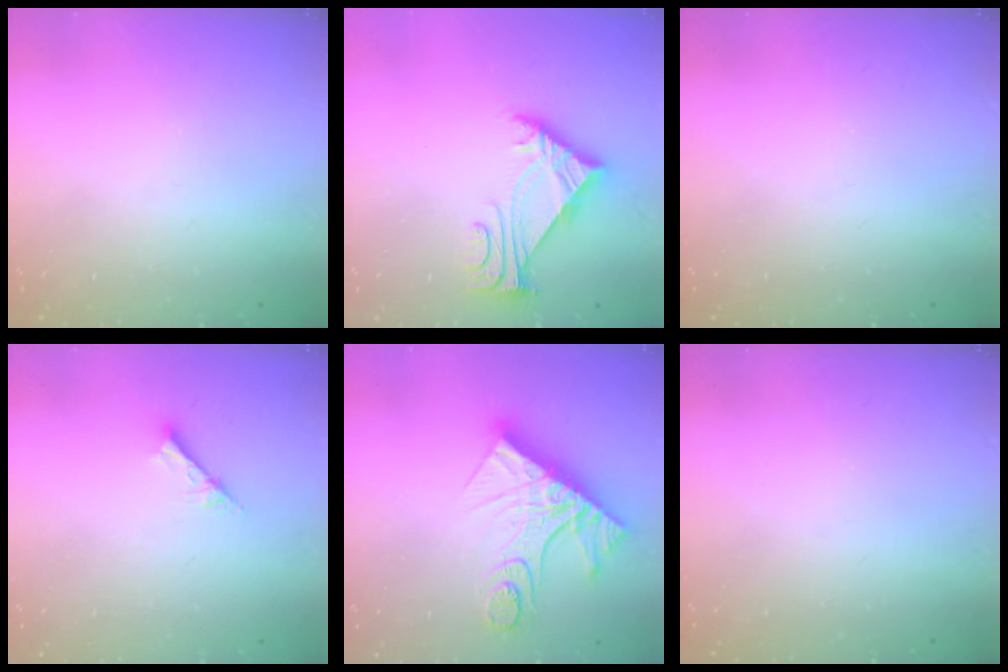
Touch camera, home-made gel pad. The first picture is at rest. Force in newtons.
{"total": 5.6, "press": 5.5, "slide": 1.2}
{"total": 0.0}
{"total": 5.0, "press": 5.0, "slide": 0.7}
{"total": 17.1, "press": 17.1, "slide": 1.4}
{"total": 0.0}